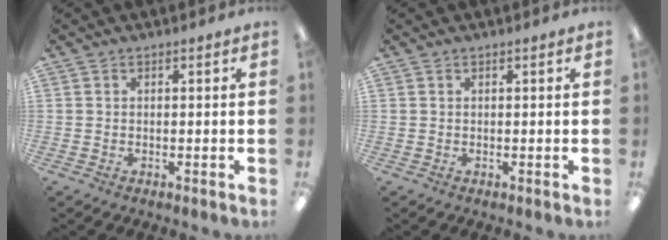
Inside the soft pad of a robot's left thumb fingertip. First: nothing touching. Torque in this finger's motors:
{"motor_torque": [0.00, 0.00, 0.04, -0.12, 0.00]}